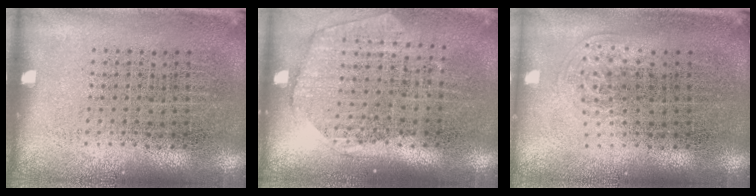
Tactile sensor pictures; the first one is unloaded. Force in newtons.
{"total": 1.8, "press": 1.5, "slide": 0.9}
{"total": 0.9, "press": 0.6, "slide": 0.7}